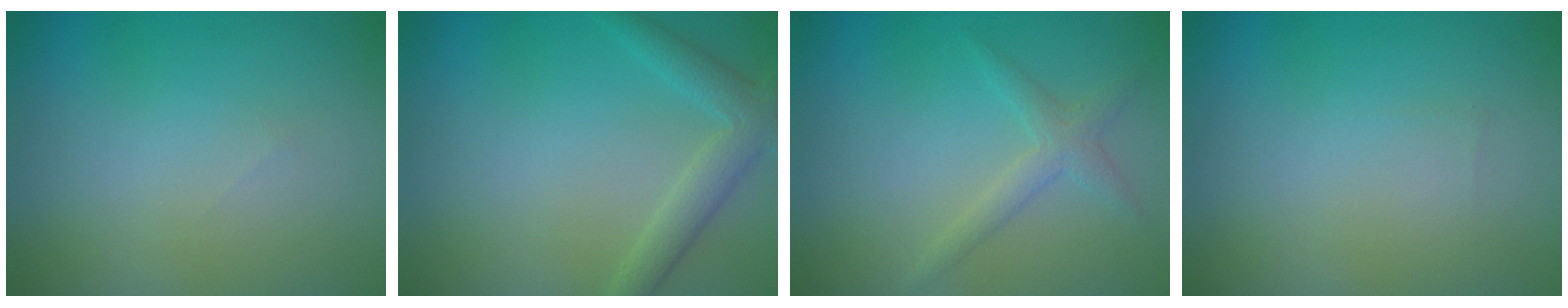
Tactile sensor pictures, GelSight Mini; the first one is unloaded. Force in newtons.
{"total": 3.0, "press": 3.0, "slide": 0.1}
{"total": 2.0, "press": 2.0, "slide": 0.0}
{"total": 0.0}